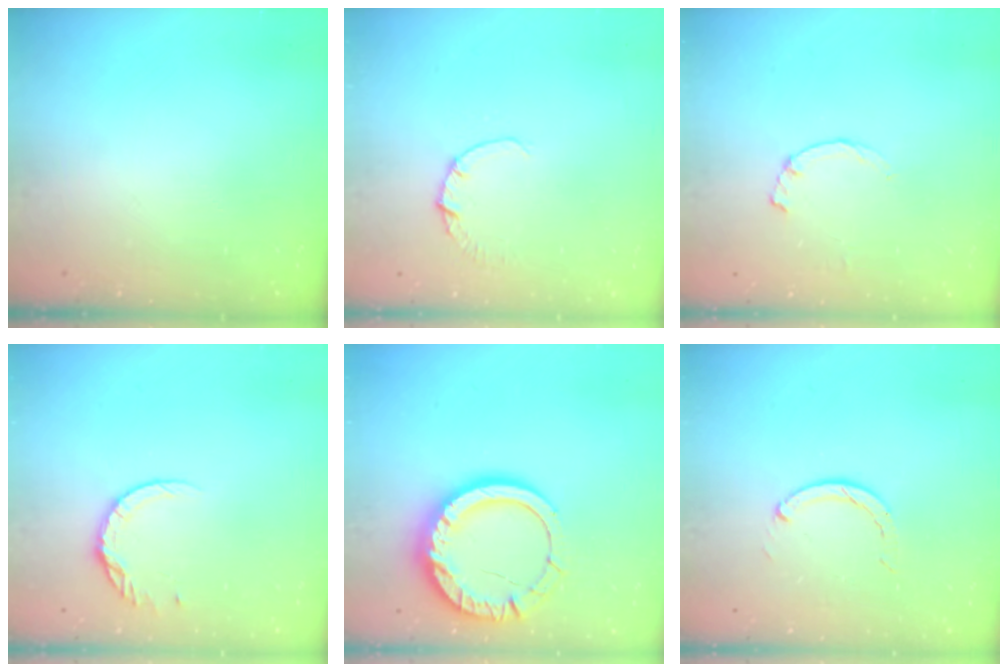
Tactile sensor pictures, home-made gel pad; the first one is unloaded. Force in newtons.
{"total": 1.9, "press": 1.9, "slide": 0.3}
{"total": 1.2, "press": 1.1, "slide": 0.3}
{"total": 7.9, "press": 7.8, "slide": 0.9}
{"total": 16.2, "press": 16.0, "slide": 2.1}
{"total": 2.2, "press": 2.2, "slide": 0.3}